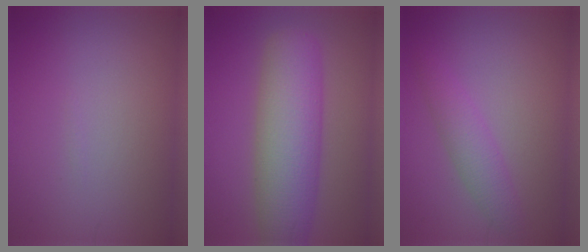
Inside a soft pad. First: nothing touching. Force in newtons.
{"total": 7.6, "press": 7.6, "slide": 0.3}
{"total": 2.4, "press": 2.4, "slide": 0.1}